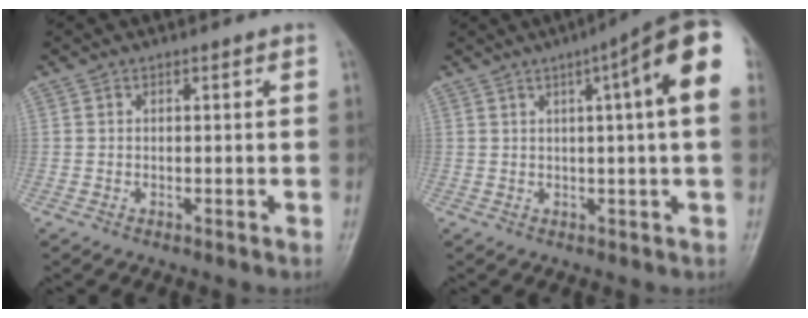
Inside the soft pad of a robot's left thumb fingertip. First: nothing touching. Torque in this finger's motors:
{"motor_torque": [1.78, 2.37, 1.68, -0.66, 0.11]}